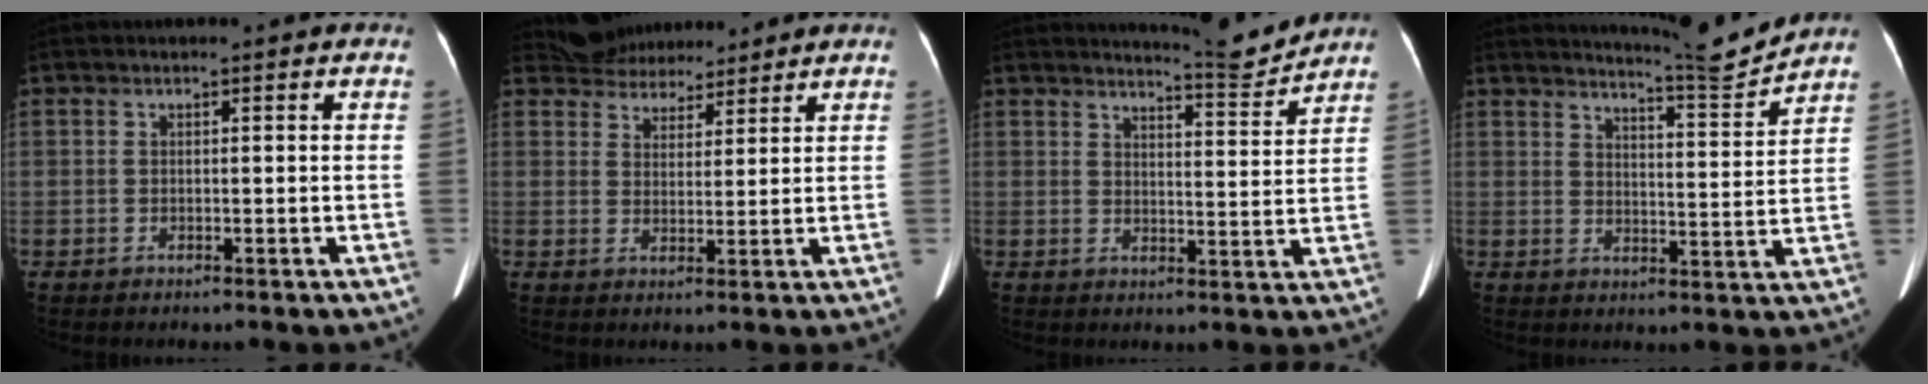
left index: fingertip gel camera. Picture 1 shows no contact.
{"total": 7.0, "force": [6.4, 2.8, 0.1], "torque": [0.003, 0.019, 0.098]}
{"total": 6.3, "force": [6.2, -1.0, 0.4], "torque": [-0.023, -0.028, 0.089]}
{"total": 8.5, "force": [8.2, -1.8, 1.1], "torque": [-0.034, -0.039, 0.123]}